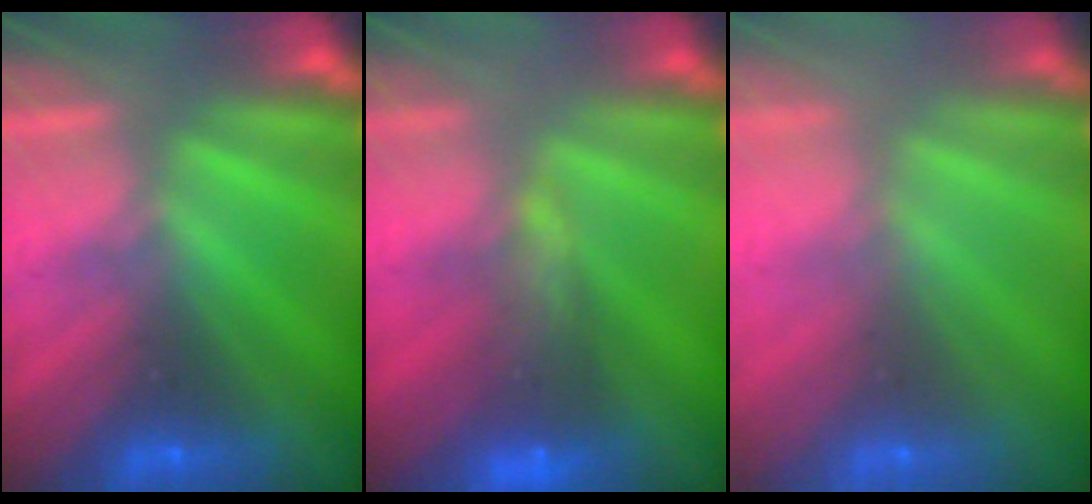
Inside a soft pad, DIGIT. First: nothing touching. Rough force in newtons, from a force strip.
{"total": 7.5}
{"total": 7.5}